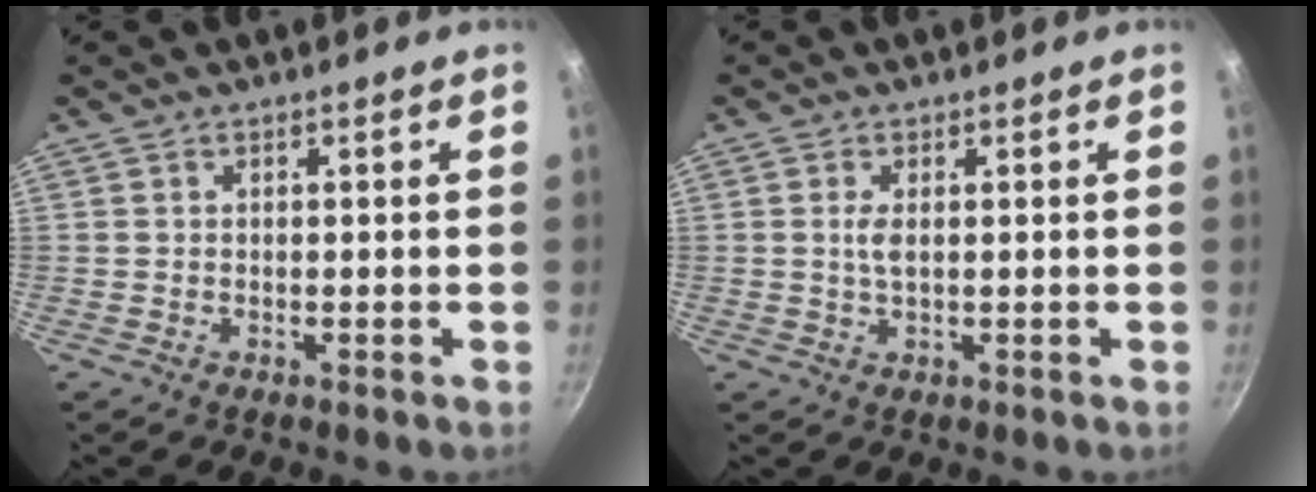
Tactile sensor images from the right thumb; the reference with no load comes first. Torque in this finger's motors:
{"motor_torque": [0.70, 0.38, 0.88, 0.37, 0.13]}